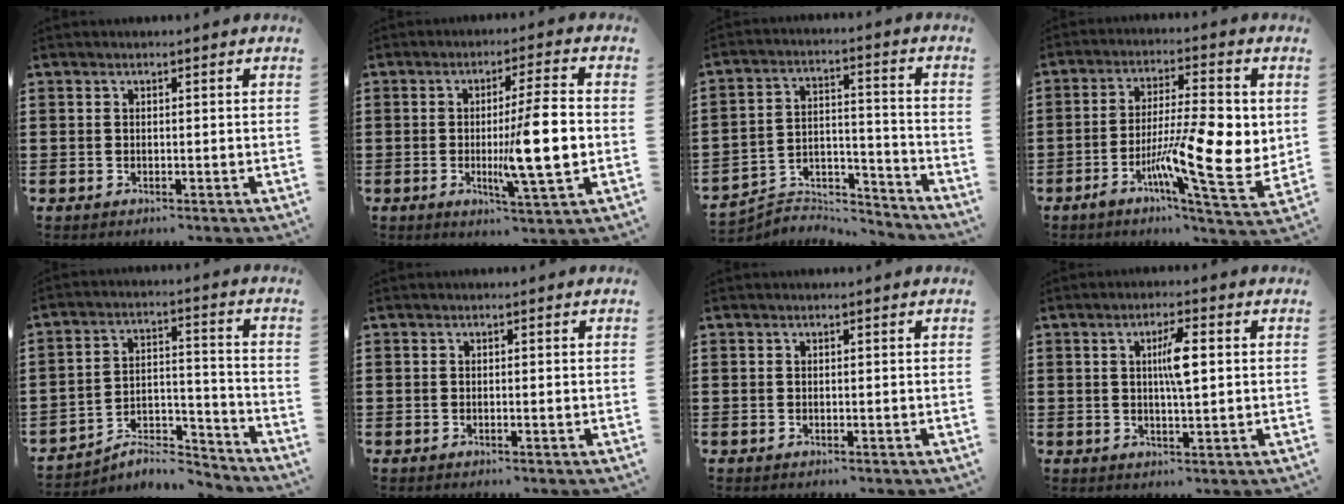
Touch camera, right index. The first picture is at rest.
{"total": 10.2, "force": [-1.0, 0.9, 10.2], "torque": [-0.156, -0.012, -0.022]}
{"total": 5.3, "force": [-5.1, 1.2, 0.8], "torque": [-0.022, 0.003, -0.105]}
{"total": 13.0, "force": [-1.4, 3.3, 12.6], "torque": [-0.211, -0.025, -0.028]}
{"total": 6.3, "force": [-5.8, 1.5, 2.0], "torque": [-0.028, 0.011, -0.112]}
{"total": 0.5, "force": [-0.1, -0.1, 0.5], "torque": [-0.008, -0.004, -0.003]}
{"total": 0.0}
{"total": 4.9, "force": [0.8, 1.1, 4.7], "torque": [-0.083, 0.002, 0.008]}